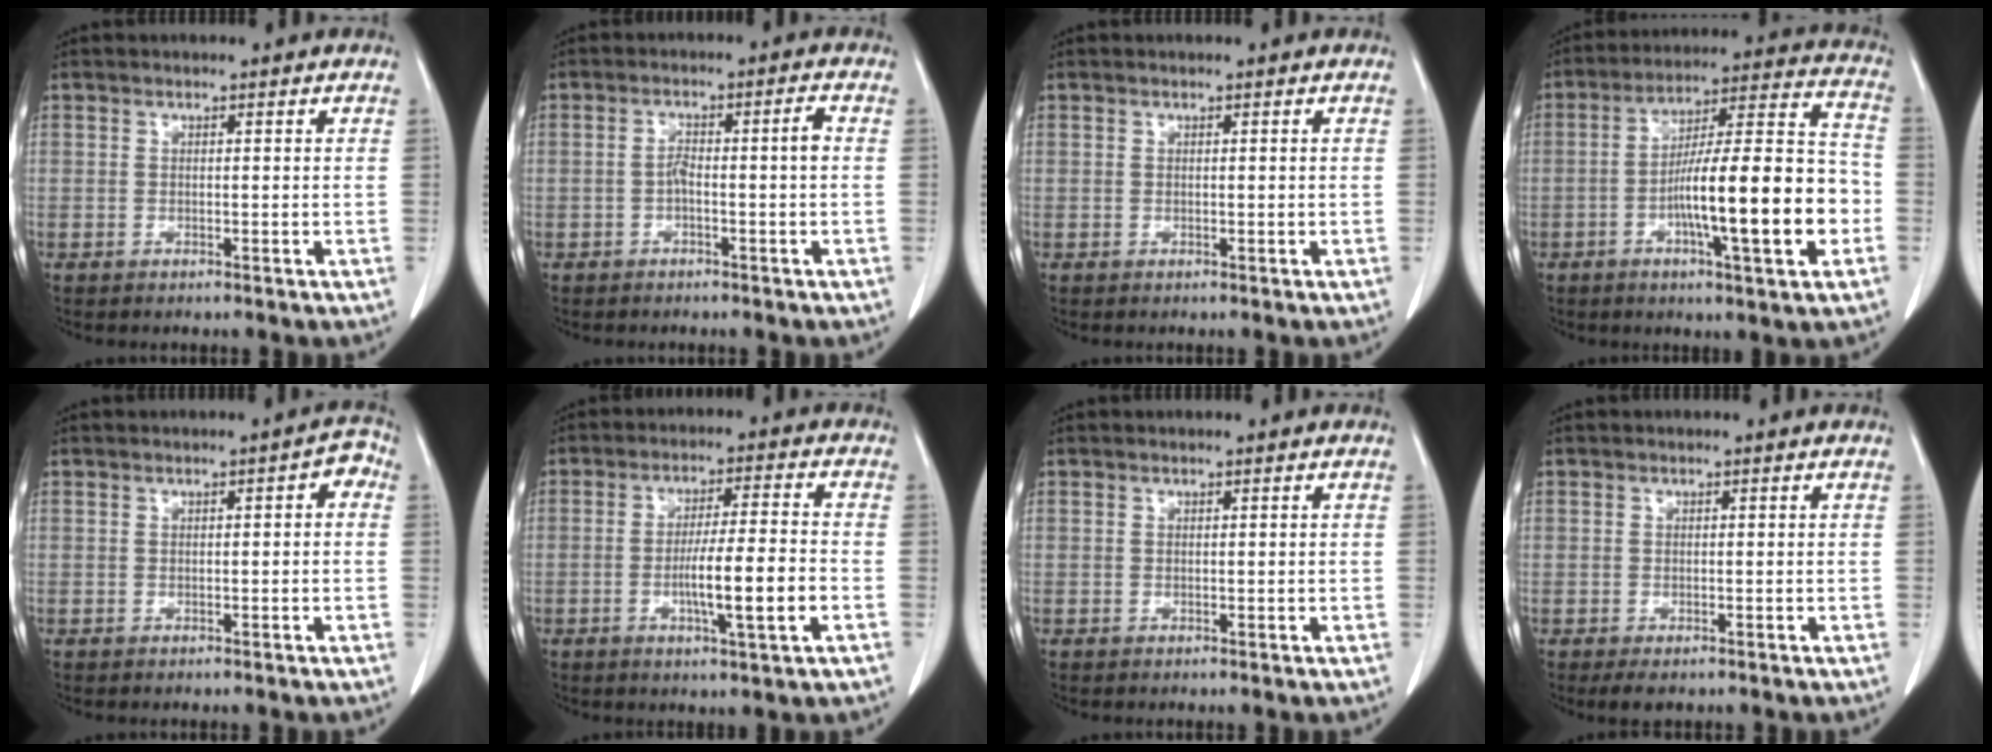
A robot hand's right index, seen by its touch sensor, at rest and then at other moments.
{"total": 3.6, "force": [-0.9, 0.1, 3.5], "torque": [-0.062, 0.017, -0.013]}
{"total": 0.0}
{"total": 17.9, "force": [-4.8, 1.8, 17.1], "torque": [-0.274, 0.012, -0.074]}
{"total": 2.3, "force": [0.1, 0.8, 2.2], "torque": [-0.018, 0.010, -0.003]}
{"total": 9.0, "force": [-2.6, 0.1, 8.7], "torque": [-0.147, -0.003, -0.045]}
{"total": 0.0}
{"total": 2.2, "force": [-1.3, 1.4, 1.0], "torque": [-0.016, 0.000, -0.012]}